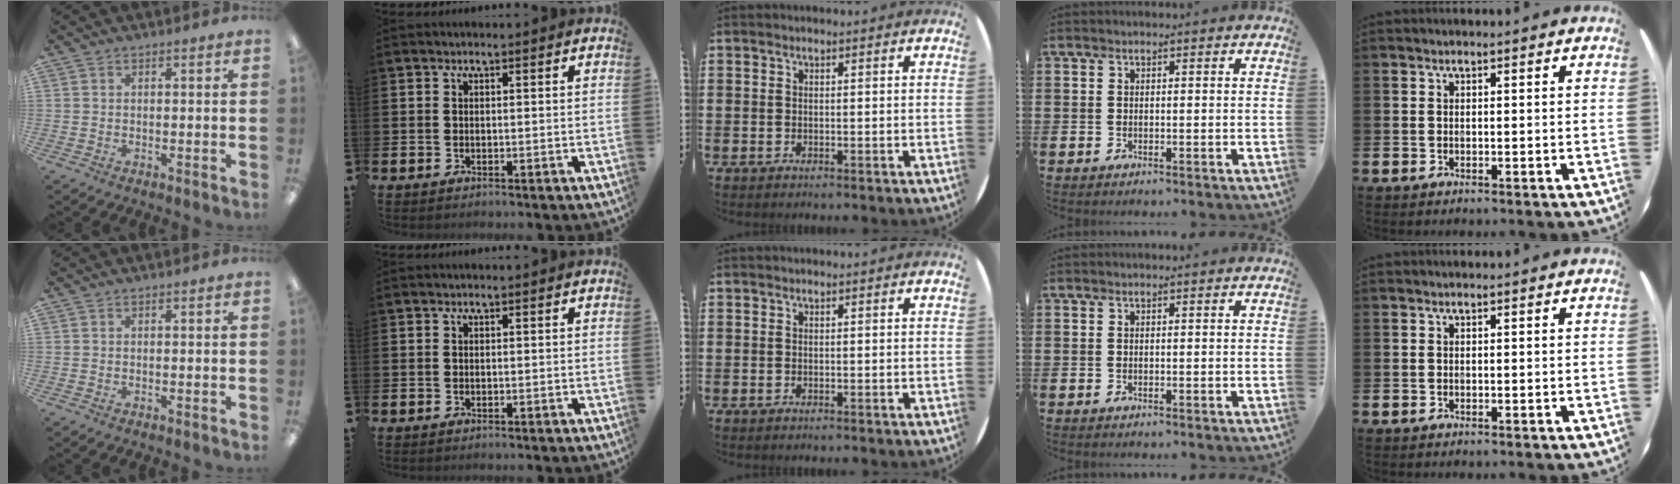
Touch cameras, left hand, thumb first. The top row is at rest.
{}